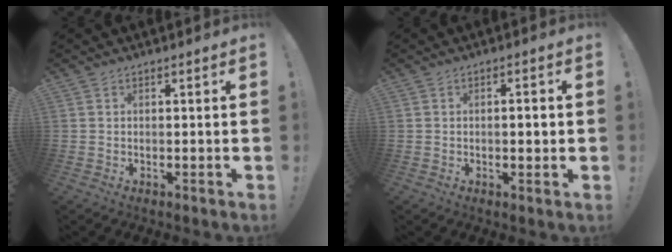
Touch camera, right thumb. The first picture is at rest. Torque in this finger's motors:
{"motor_torque": [0.23, -0.14, -0.06, 0.33, -0.07]}